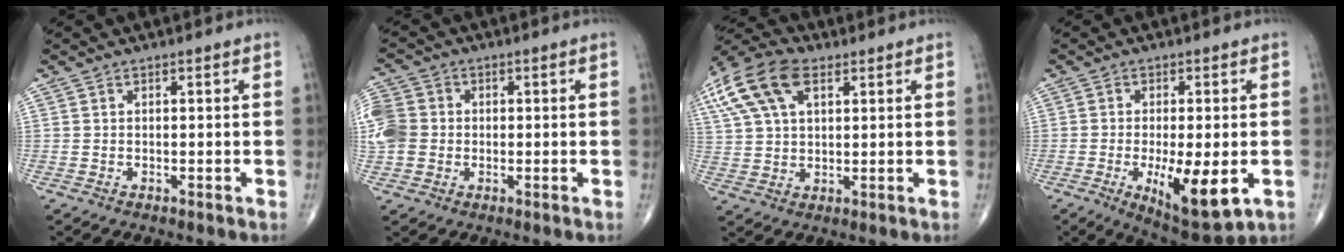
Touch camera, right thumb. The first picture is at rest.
{"total": 10.5, "force": [0.1, 9.1, 5.2], "torque": [-0.133, 0.019, 0.002]}
{"total": 15.6, "force": [6.7, 8.6, 11.1], "torque": [-0.244, 0.017, 0.122]}
{"total": 12.2, "force": [-3.3, 4.0, 11.1], "torque": [-0.174, -0.018, -0.041]}